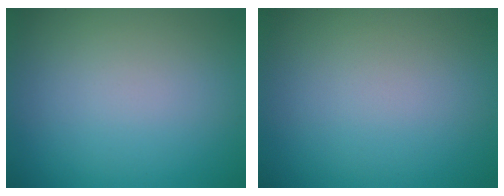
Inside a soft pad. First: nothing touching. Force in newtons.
{"total": 0.0}